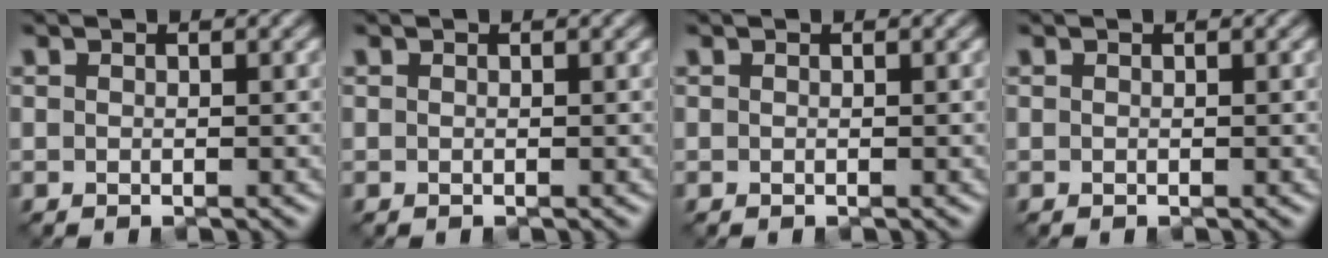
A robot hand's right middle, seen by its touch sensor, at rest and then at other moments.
{"total": 0.0}
{"total": 0.0}
{"total": 0.0}